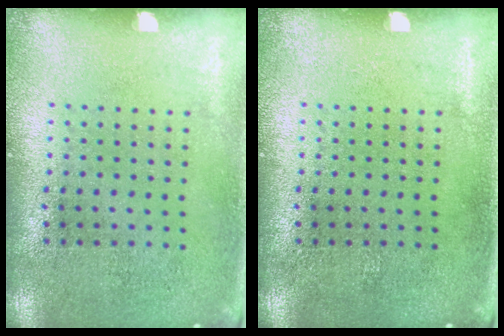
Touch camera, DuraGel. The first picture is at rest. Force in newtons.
{"total": 0.0}